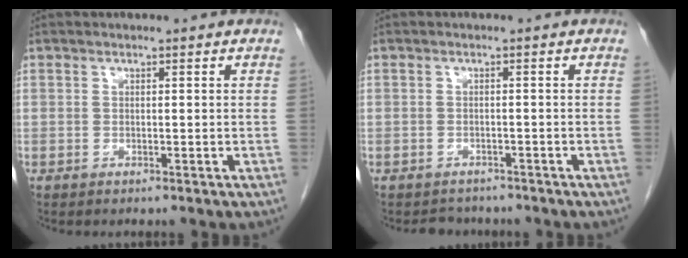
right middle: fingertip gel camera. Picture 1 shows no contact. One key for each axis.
{"total": 3.0, "fx": -2.7, "fy": 1.3, "fz": -0.1, "tx": -0.001, "ty": 0.000, "tz": -0.040}